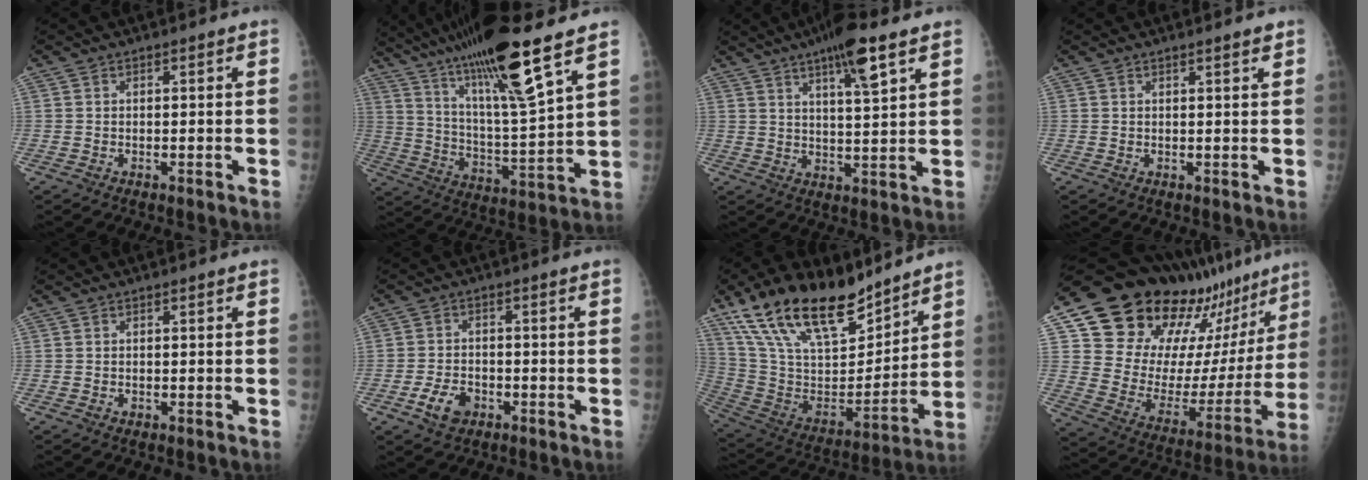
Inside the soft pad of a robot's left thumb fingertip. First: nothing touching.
{"total": 21.5, "force": [13.6, 2.4, 16.5], "torque": [-0.284, -0.054, 0.242]}
{"total": 10.3, "force": [6.1, 1.7, 8.2], "torque": [-0.129, -0.024, 0.096]}
{"total": 1.2, "force": [1.0, -0.1, 0.7], "torque": [-0.006, -0.005, 0.014]}
{"total": 0.8, "force": [-0.5, 0.6, 0.2], "torque": [-0.001, 0.003, -0.010]}
{"total": 5.3, "force": [-2.6, 3.6, 3.0], "torque": [-0.048, 0.014, -0.045]}
{"total": 26.0, "force": [18.3, 10.6, 15.2], "torque": [-0.244, -0.062, 0.330]}
{"total": 28.8, "force": [20.9, 13.6, 14.5], "torque": [-0.196, -0.074, 0.319]}